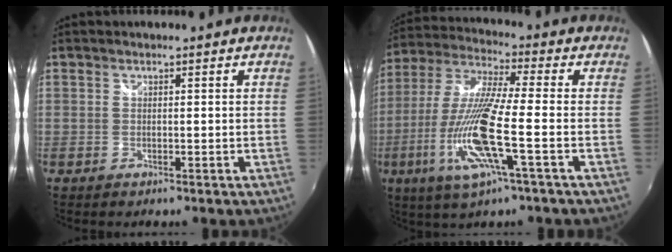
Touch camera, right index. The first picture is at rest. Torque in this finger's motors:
{"motor_torque": [1.42, -0.71, 1.05, 0.21]}